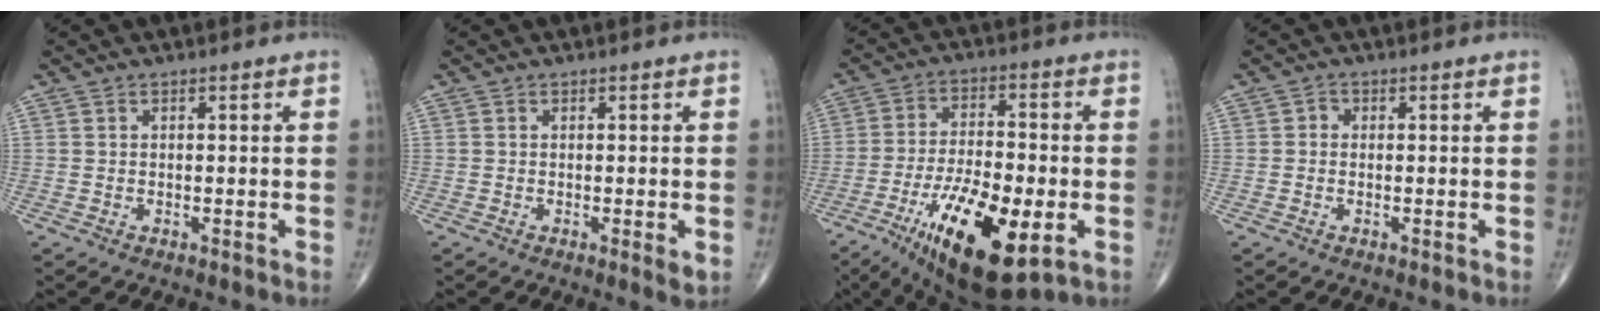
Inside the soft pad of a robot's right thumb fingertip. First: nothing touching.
{"total": 2.0, "force": [-0.4, 0.3, 1.9], "torque": [-0.032, -0.008, -0.009]}
{"total": 19.5, "force": [-7.4, 6.9, 16.7], "torque": [-0.292, 0.000, -0.114]}
{"total": 1.0, "force": [-0.1, 0.9, 0.5], "torque": [0.001, 0.004, -0.008]}